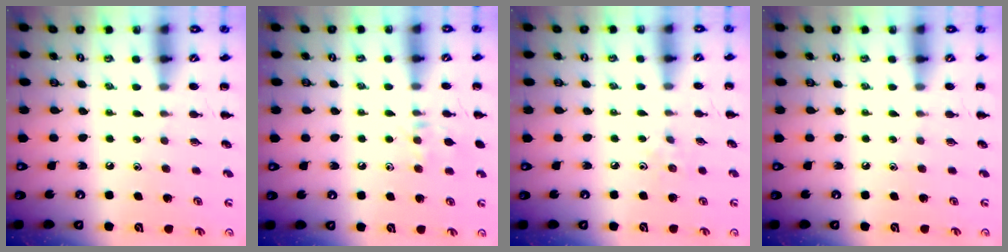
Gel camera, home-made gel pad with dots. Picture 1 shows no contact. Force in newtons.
{"total": 8.0, "press": 7.9, "slide": 1.4}
{"total": 2.7, "press": 2.5, "slide": 0.9}
{"total": 0.0}